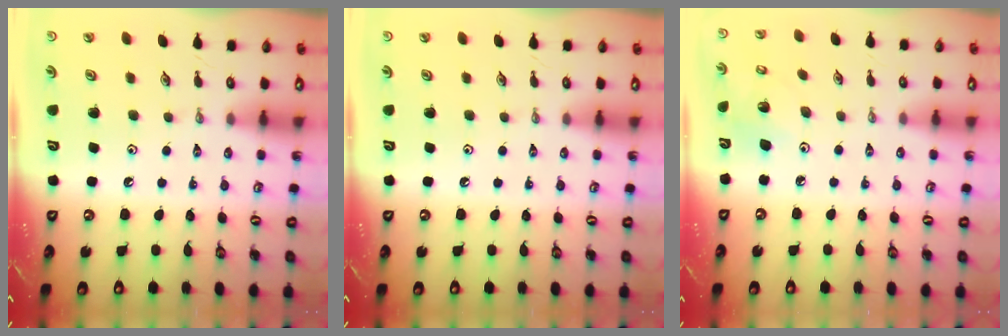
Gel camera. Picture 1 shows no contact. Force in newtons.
{"total": 0.0}
{"total": 5.0, "press": 4.4, "slide": 2.3}